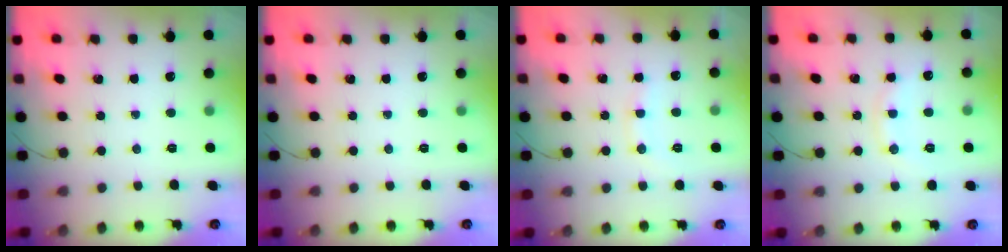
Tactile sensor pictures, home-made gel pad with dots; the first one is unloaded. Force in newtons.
{"total": 0.0}
{"total": 7.2, "press": 7.1, "slide": 1.2}
{"total": 8.4, "press": 8.3, "slide": 0.7}